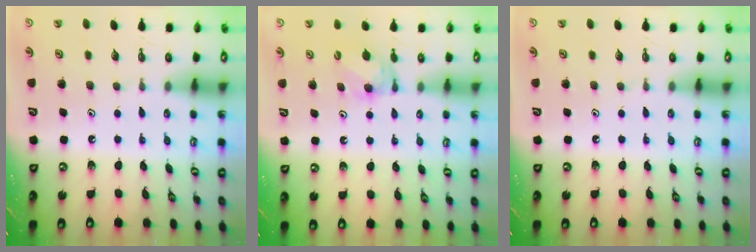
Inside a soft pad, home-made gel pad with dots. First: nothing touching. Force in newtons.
{"total": 5.4, "press": 5.4, "slide": 0.6}
{"total": 0.0}